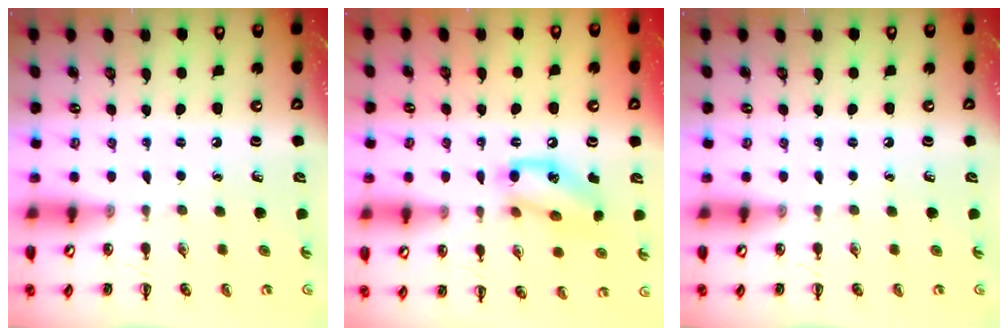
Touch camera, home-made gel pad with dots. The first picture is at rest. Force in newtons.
{"total": 13.4, "press": 13.1, "slide": 2.4}
{"total": 0.0}